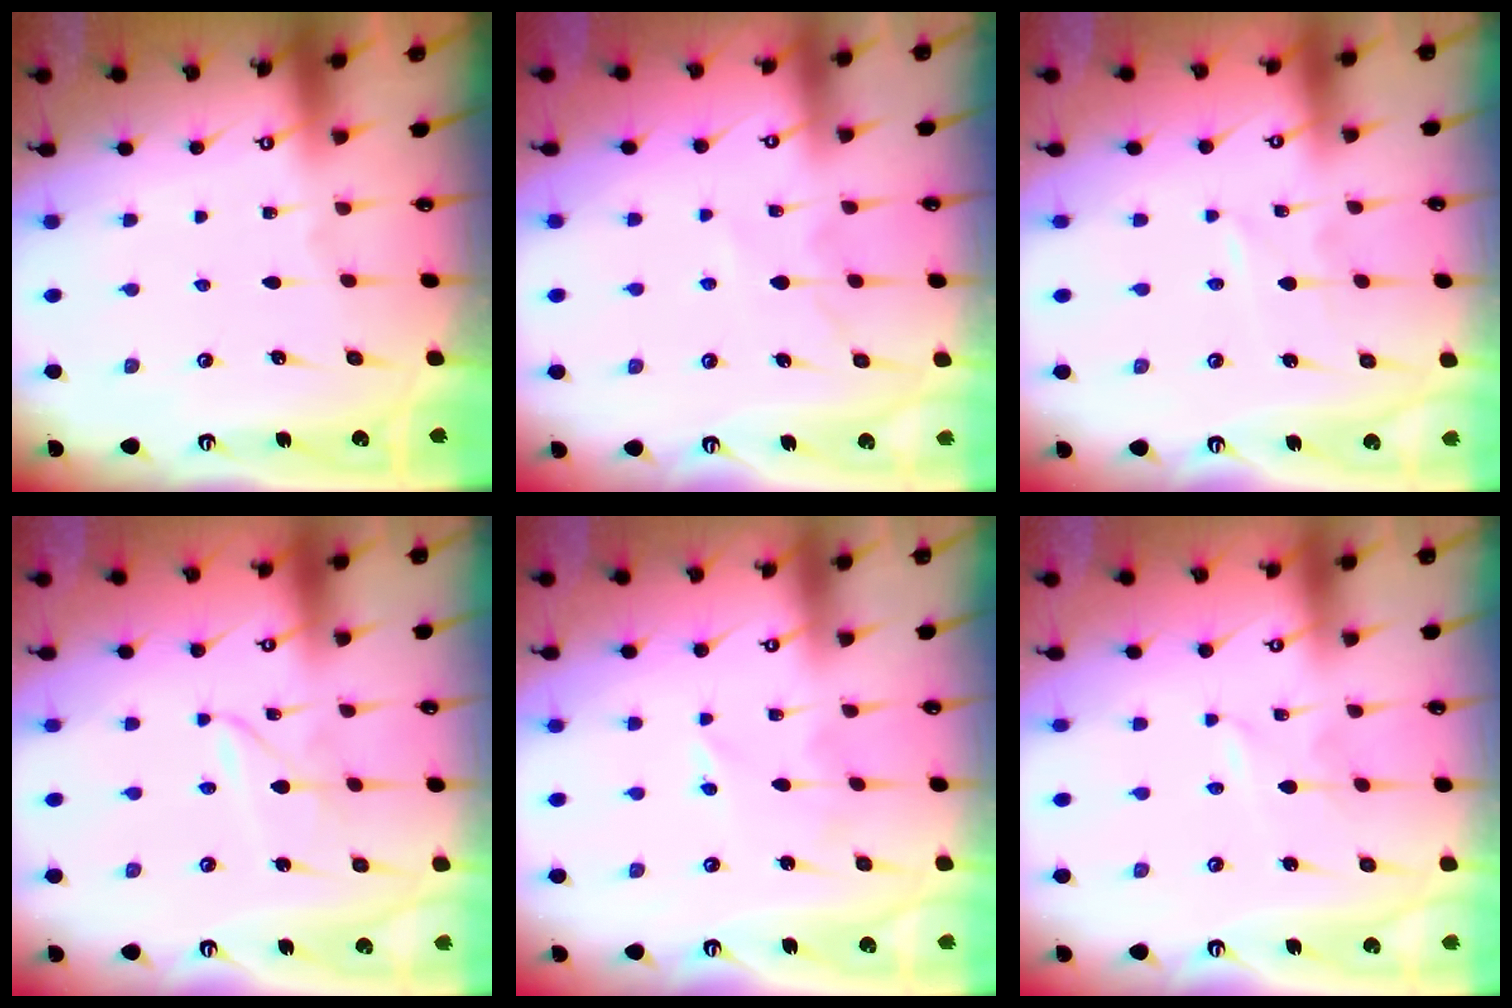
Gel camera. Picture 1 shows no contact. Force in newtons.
{"total": 5.6, "press": 5.6, "slide": 0.6}
{"total": 0.8, "press": 0.8, "slide": 0.1}
{"total": 1.9, "press": 1.9, "slide": 0.2}
{"total": 4.0, "press": 4.0, "slide": 0.7}
{"total": 1.1, "press": 1.1, "slide": 0.1}